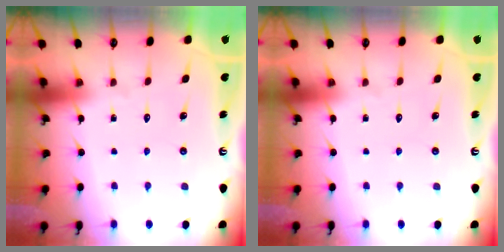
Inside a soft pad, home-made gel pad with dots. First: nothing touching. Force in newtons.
{"total": 0.0}